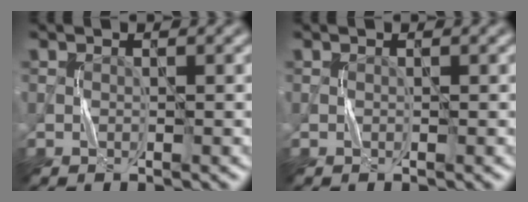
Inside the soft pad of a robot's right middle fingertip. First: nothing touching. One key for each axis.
{"total": 0.0}